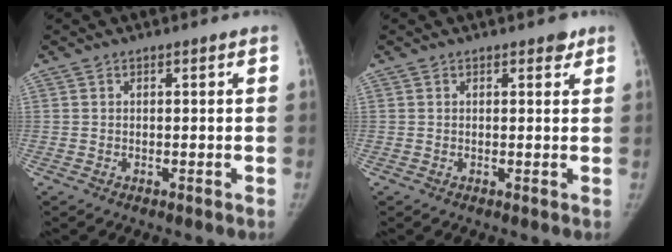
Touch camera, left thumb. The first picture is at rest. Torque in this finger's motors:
{"motor_torque": [0.54, -0.09, 0.46, -0.51, 0.13]}